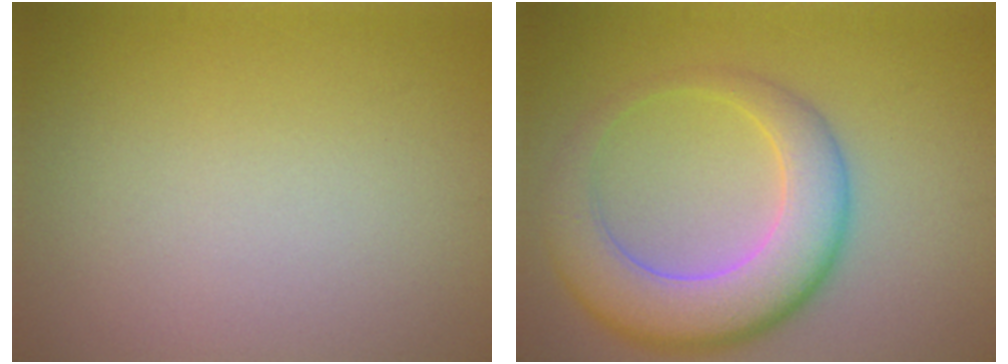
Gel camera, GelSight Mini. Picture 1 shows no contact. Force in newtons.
{"total": 7.8, "press": 7.8, "slide": 0.3}